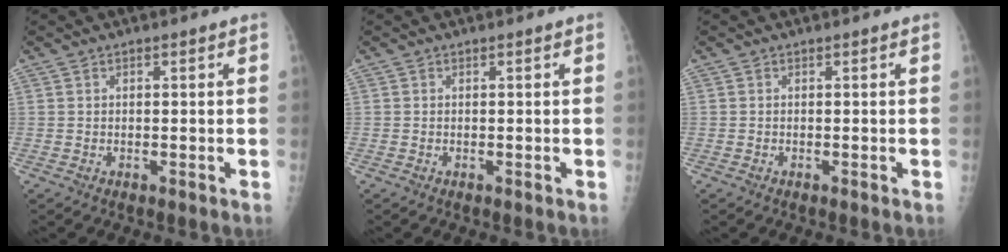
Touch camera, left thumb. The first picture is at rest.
{"total": 0.0}
{"total": 0.0}